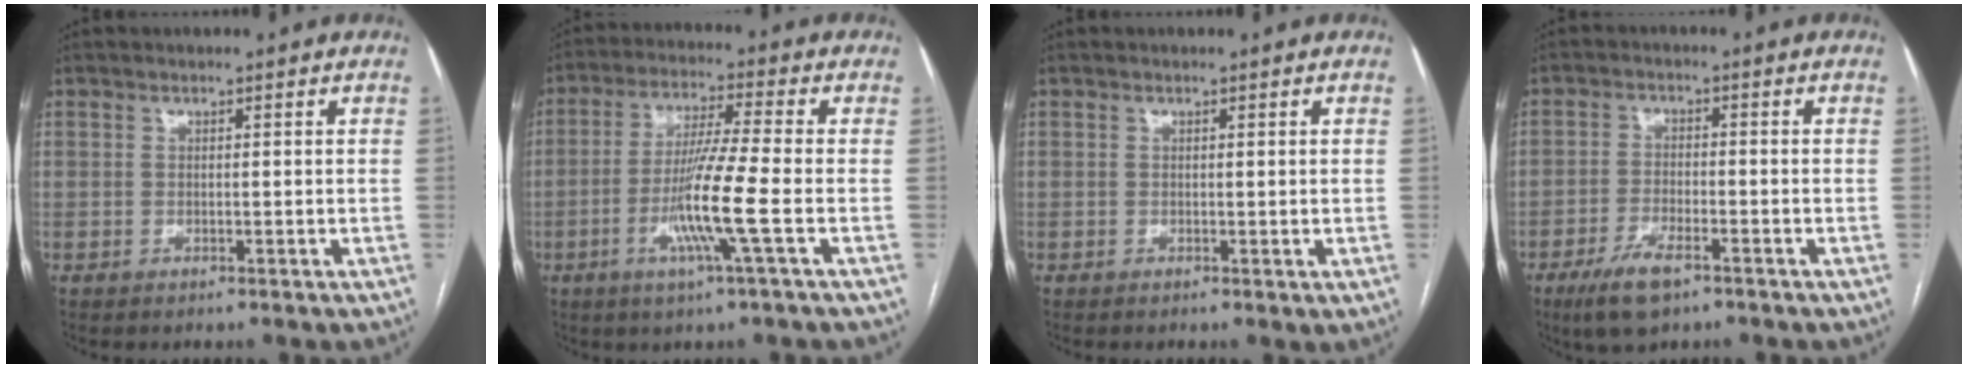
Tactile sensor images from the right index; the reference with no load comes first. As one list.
[{"total": 10.0, "force": [-3.0, -1.3, 9.5], "torque": [-0.187, -0.013, -0.061]}, {"total": 0.6, "force": [0.2, 0.2, 0.6], "torque": [-0.014, -0.002, 0.004]}, {"total": 6.6, "force": [-4.2, 2.0, 4.7], "torque": [-0.097, -0.010, -0.073]}]